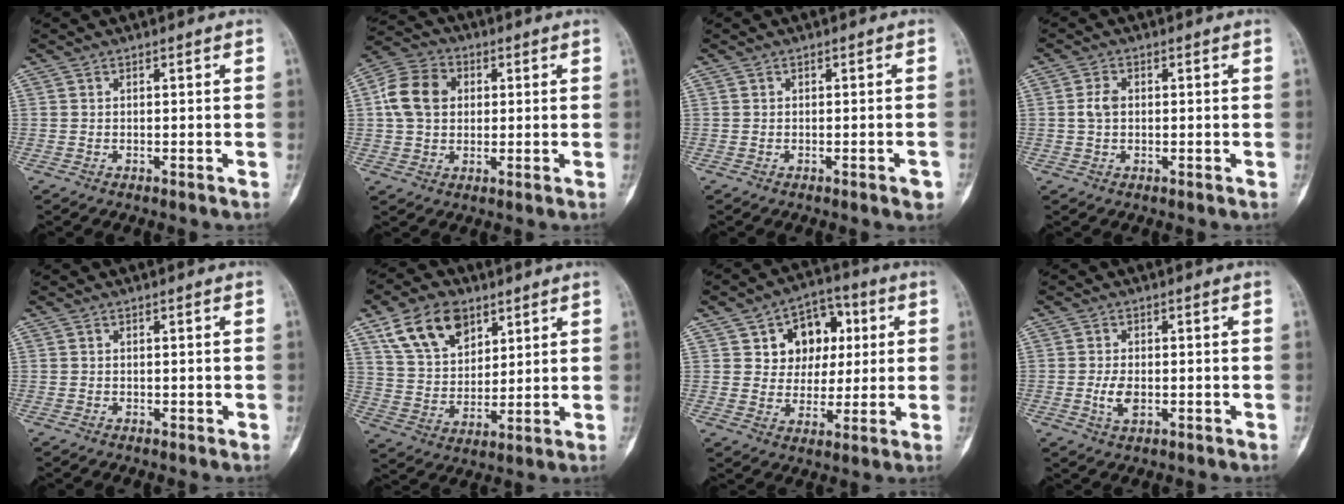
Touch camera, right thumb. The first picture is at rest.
{"total": 10.0, "force": [1.5, 8.0, 5.9], "torque": [-0.097, 0.015, 0.019]}
{"total": 1.8, "force": [-0.9, 0.5, 1.5], "torque": [-0.018, 0.003, -0.010]}
{"total": 2.8, "force": [0.2, 1.9, 2.0], "torque": [-0.042, 0.005, 0.000]}
{"total": 0.0}
{"total": 13.6, "force": [7.6, 8.4, 7.5], "torque": [-0.109, -0.025, 0.147]}
{"total": 12.2, "force": [3.7, 9.4, 6.7], "torque": [-0.046, 0.000, 0.058]}
{"total": 3.7, "force": [-0.6, 2.1, 2.9], "torque": [-0.057, -0.003, -0.009]}